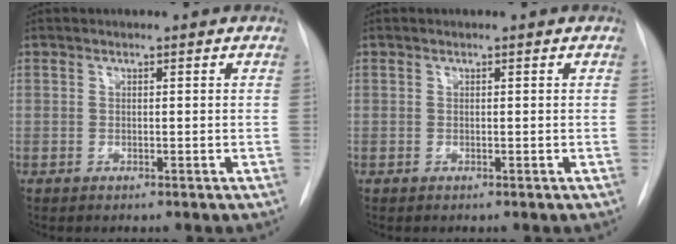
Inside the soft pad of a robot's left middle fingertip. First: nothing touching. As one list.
[{"total": 0.0}]